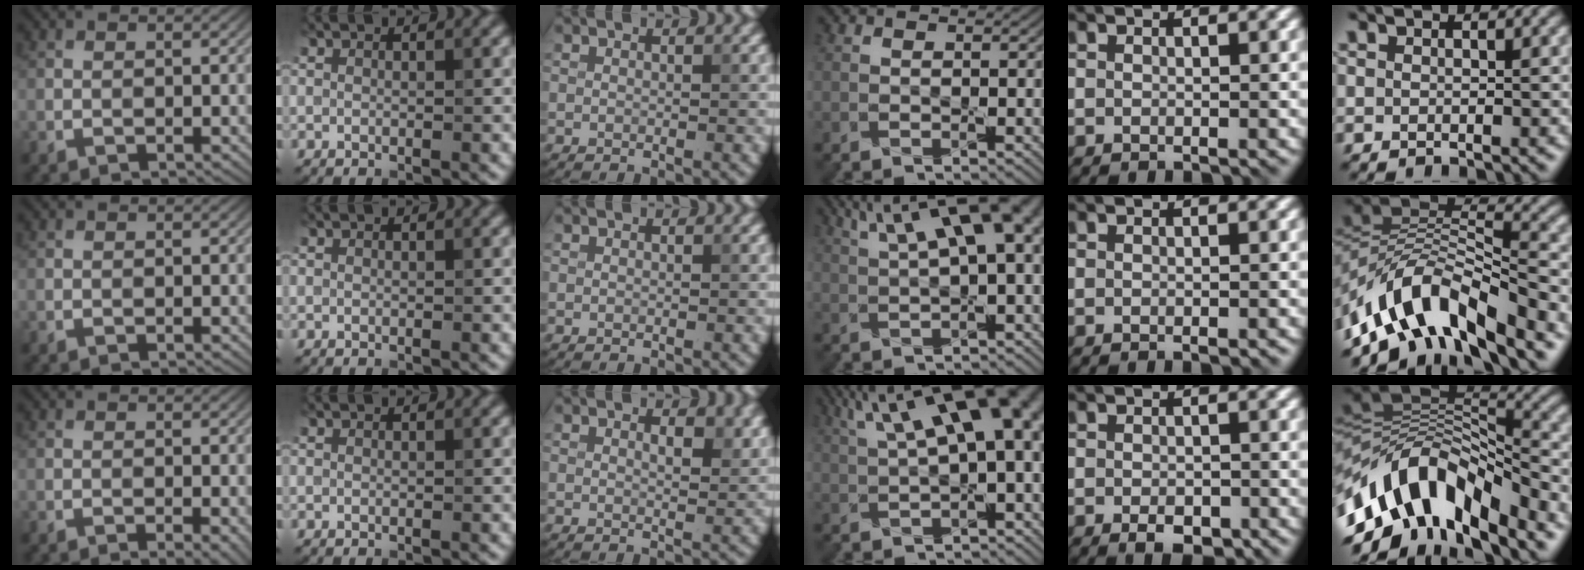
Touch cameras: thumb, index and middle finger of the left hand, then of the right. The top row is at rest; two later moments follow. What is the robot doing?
{"motion": "pour", "object": "sugar"}